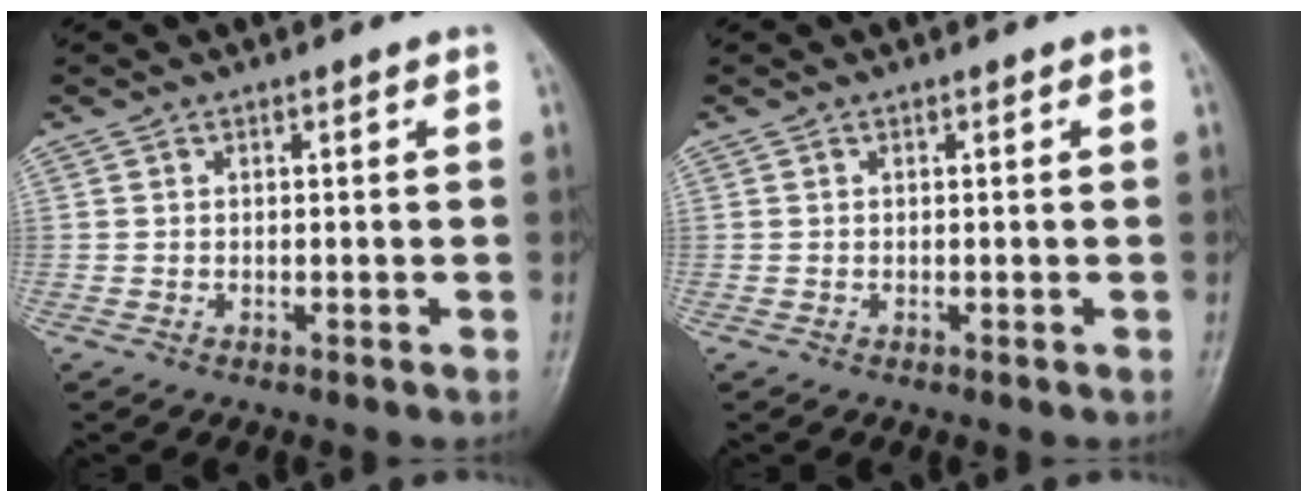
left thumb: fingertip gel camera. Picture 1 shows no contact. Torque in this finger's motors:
{"motor_torque": [0.00, 0.00, -0.06, -0.10, 0.02]}